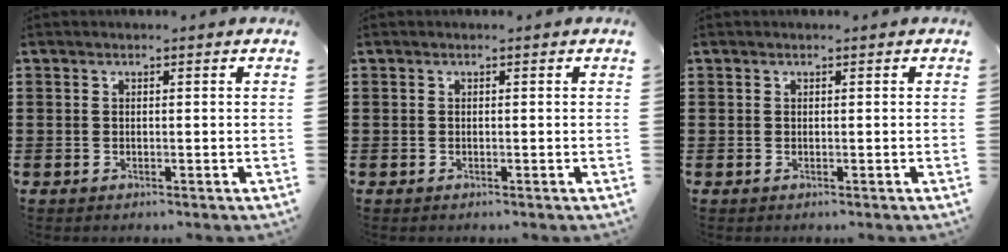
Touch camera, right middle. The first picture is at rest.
{"total": 0.0}
{"total": 0.0}